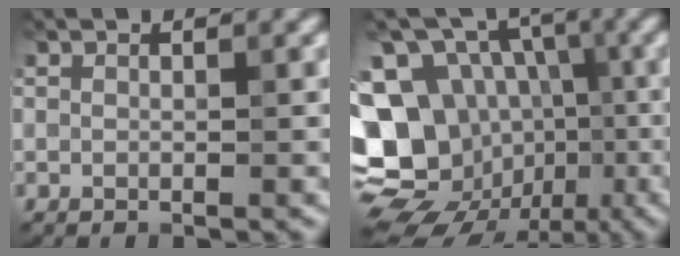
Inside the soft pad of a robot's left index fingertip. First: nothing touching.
{"total": 17.5, "force": [-4.0, 14.9, 8.3], "torque": [-0.173, -0.006, -0.061]}